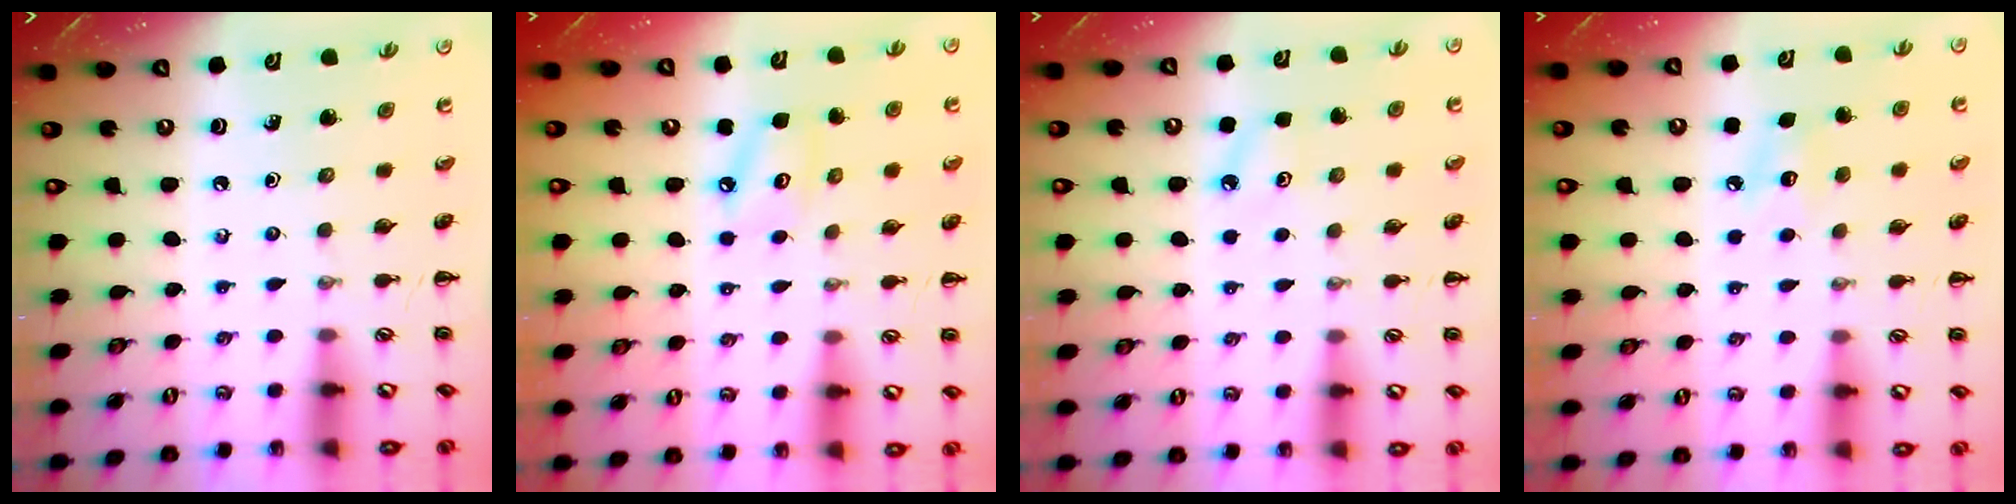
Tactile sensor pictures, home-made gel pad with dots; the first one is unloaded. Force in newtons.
{"total": 5.1, "press": 5.0, "slide": 0.9}
{"total": 6.0, "press": 5.8, "slide": 1.6}
{"total": 6.9, "press": 6.7, "slide": 1.7}